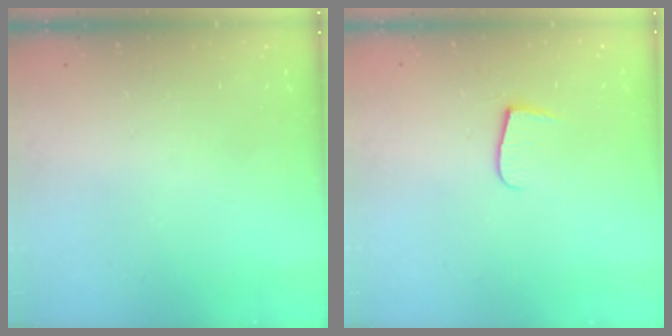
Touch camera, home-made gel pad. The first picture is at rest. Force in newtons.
{"total": 4.8, "press": 4.8, "slide": 0.6}